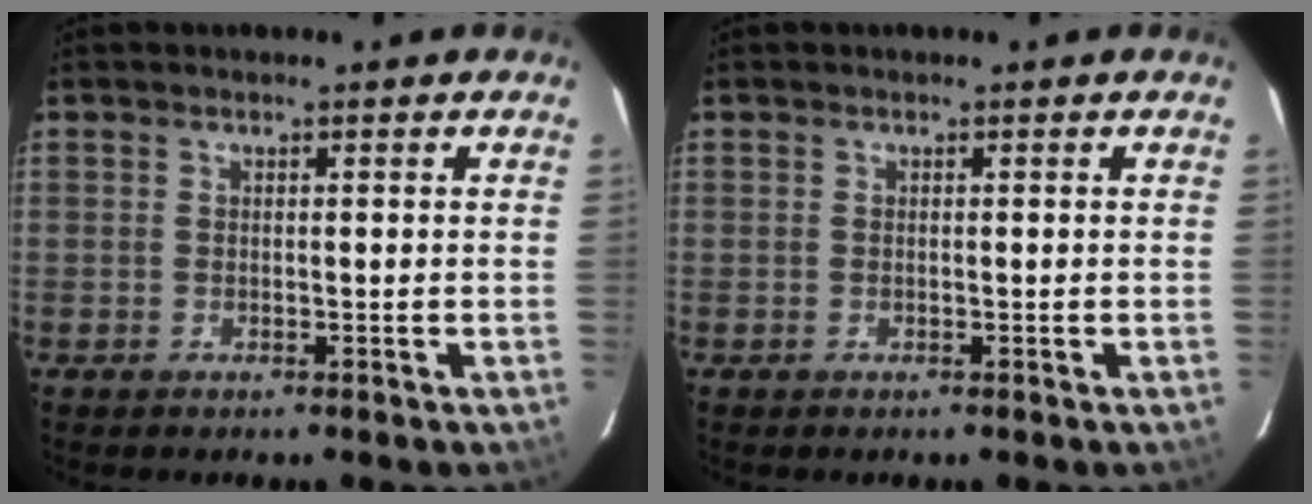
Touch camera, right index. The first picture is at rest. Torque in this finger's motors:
{"motor_torque": [0.00, 0.00, 0.00, 0.00]}